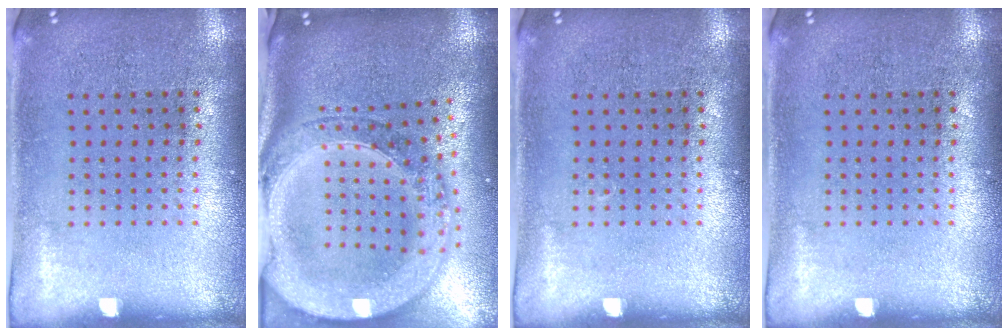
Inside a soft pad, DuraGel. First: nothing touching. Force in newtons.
{"total": 4.0, "press": 3.1, "slide": 2.5}
{"total": 0.0}
{"total": 0.0}